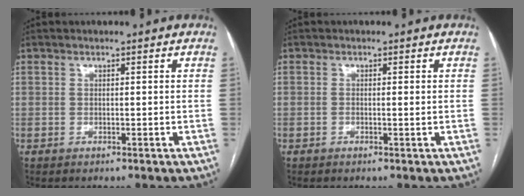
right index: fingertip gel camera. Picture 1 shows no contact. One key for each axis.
{"total": 0.6, "fx": 0.1, "fy": 0.1, "fz": 0.6, "tx": -0.009, "ty": 0.002, "tz": 0.003}